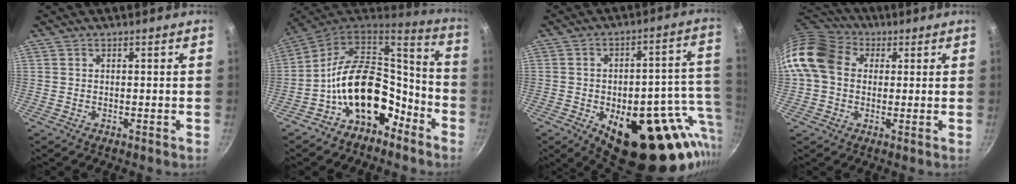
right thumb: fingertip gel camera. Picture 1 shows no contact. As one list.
[{"total": 18.4, "force": [-7.3, 12.0, 11.9], "torque": [-0.156, 0.087, -0.127]}, {"total": 26.3, "force": [-7.0, 12.4, 22.1], "torque": [-0.240, 0.004, -0.081]}, {"total": 14.4, "force": [2.4, 11.5, 8.4], "torque": [-0.147, 0.027, 0.027]}]